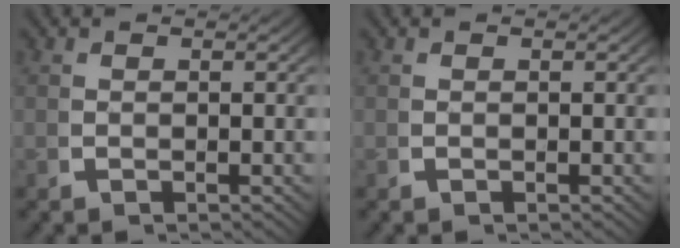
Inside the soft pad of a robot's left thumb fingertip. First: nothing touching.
{"total": 0.0}